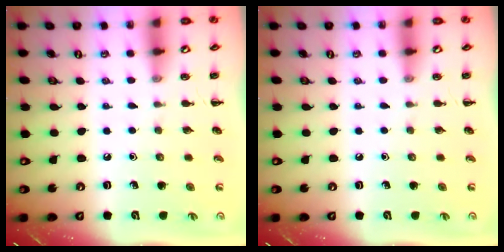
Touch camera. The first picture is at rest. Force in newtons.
{"total": 0.0}